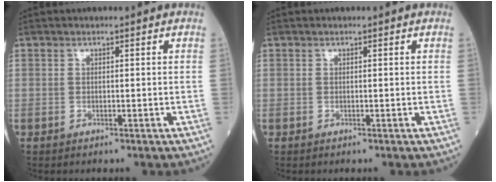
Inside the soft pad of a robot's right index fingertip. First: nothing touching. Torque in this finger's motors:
{"motor_torque": [0.00, 0.00, 0.00, -0.01]}